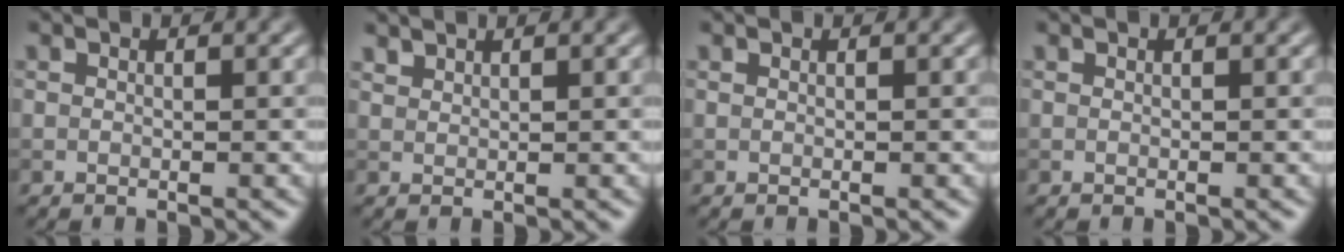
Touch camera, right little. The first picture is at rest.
{"total": 0.8, "force": [0.4, -0.6, -0.3], "torque": [0.009, 0.000, 0.012]}
{"total": 0.0}
{"total": 0.0}